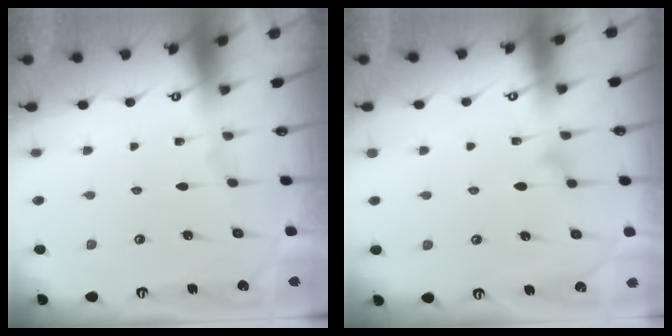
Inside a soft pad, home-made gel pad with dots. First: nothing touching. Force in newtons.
{"total": 9.0, "press": 9.0, "slide": 0.5}